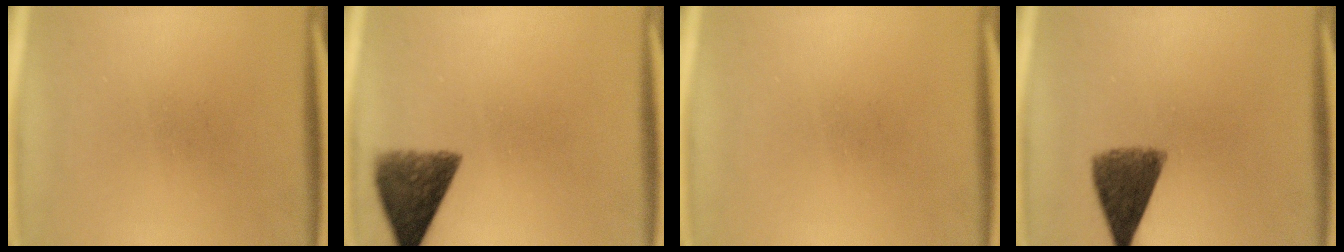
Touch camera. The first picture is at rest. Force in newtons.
{"total": 8.3}
{"total": 0.0}
{"total": 8.1}